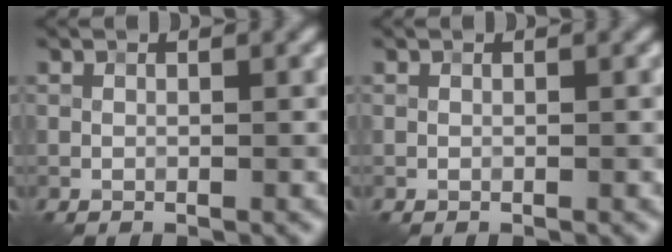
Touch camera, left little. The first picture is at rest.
{"total": 0.0}